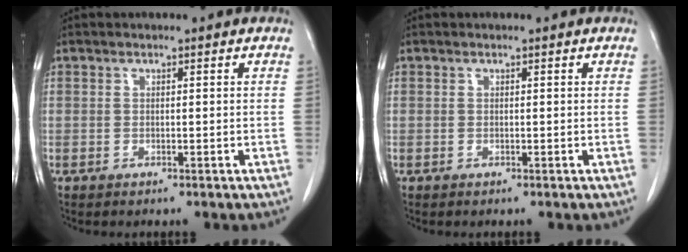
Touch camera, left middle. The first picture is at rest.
{"total": 0.0}